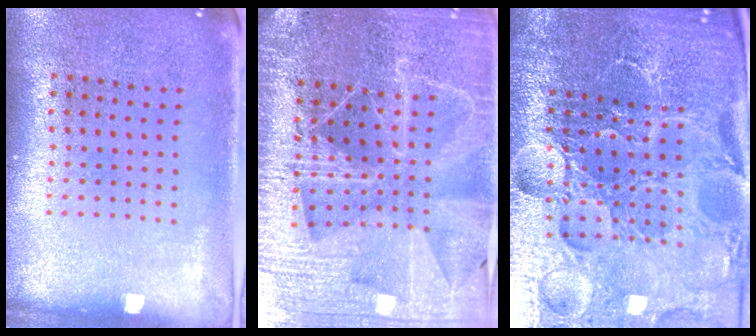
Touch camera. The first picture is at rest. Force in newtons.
{"total": 4.7, "press": 4.3, "slide": 1.9}
{"total": 6.5, "press": 5.8, "slide": 3.0}